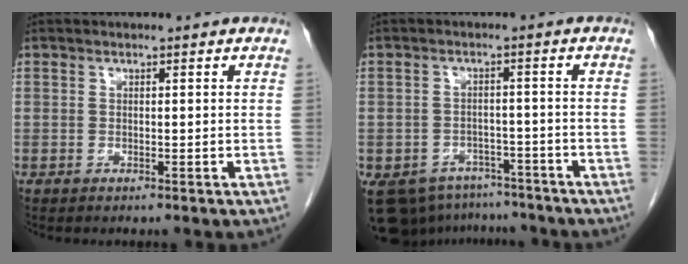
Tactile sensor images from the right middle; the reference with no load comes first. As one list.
[{"total": 12.0, "force": [-9.4, 6.7, 3.0], "torque": [-0.066, 0.005, -0.123]}]